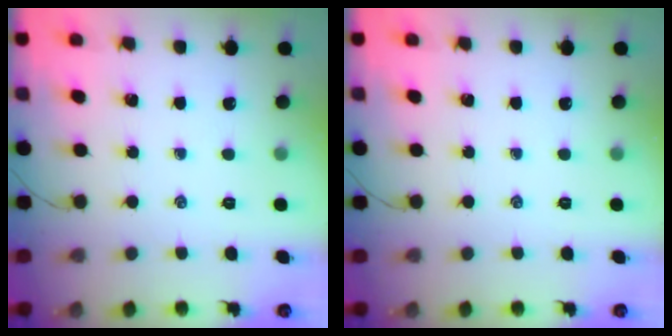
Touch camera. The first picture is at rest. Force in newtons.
{"total": 0.0}